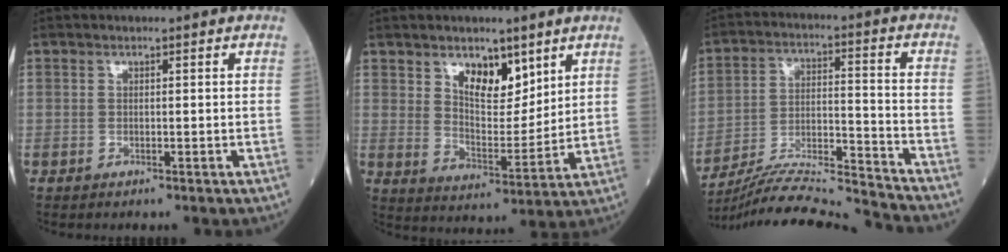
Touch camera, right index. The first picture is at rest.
{"total": 7.9, "force": [4.9, 3.7, 5.0], "torque": [-0.078, -0.012, 0.088]}
{"total": 15.8, "force": [-15.2, -2.1, 3.4], "torque": [-0.066, 0.012, -0.255]}